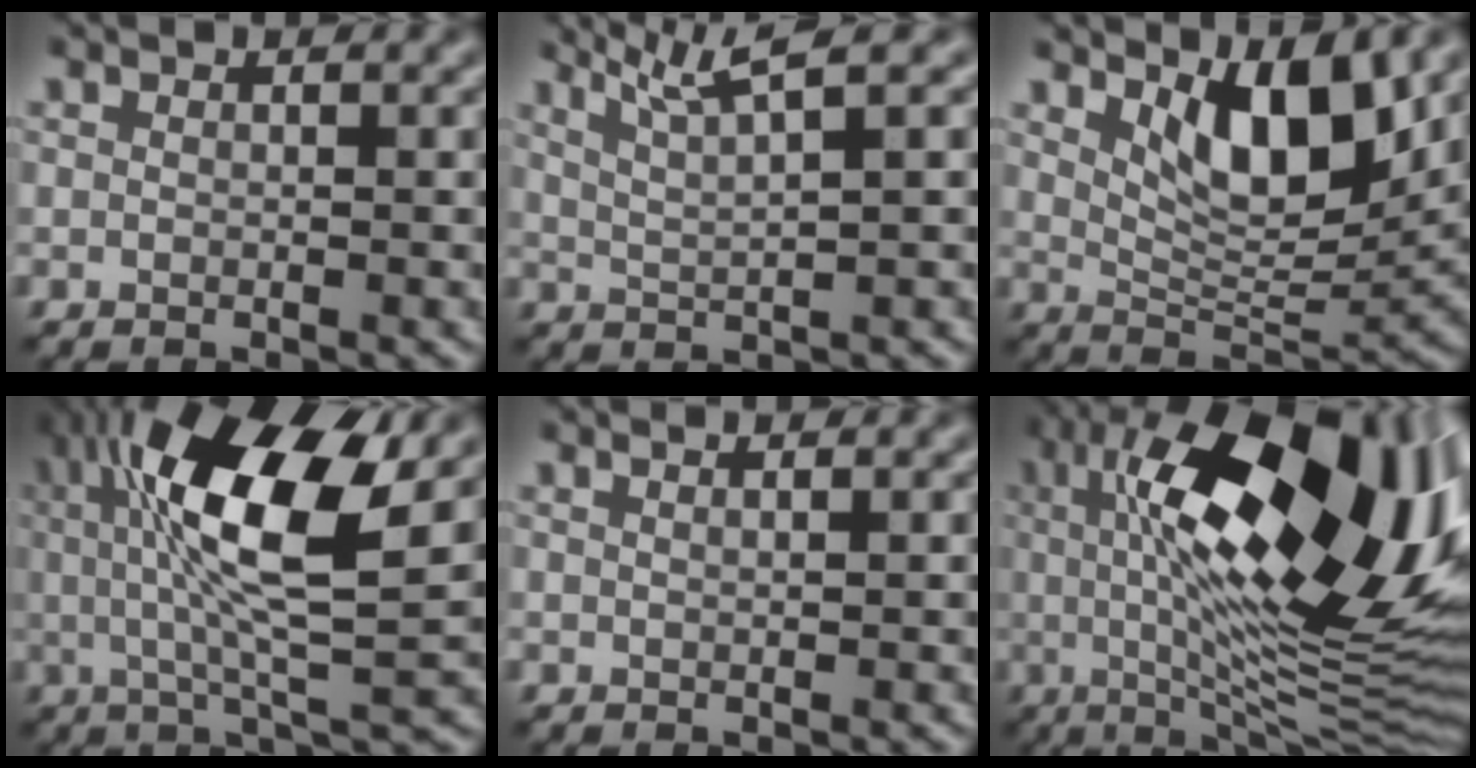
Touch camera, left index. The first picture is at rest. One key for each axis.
{"total": 4.2, "fx": 3.2, "fy": 0.4, "fz": 2.8, "tx": -0.041, "ty": 0.015, "tz": 0.057}
{"total": 6.1, "fx": 3.0, "fy": 2.5, "fz": 4.7, "tx": -0.078, "ty": -0.008, "tz": 0.053}
{"total": 11.4, "fx": 2.8, "fy": 2.8, "fz": 10.7, "tx": -0.176, "ty": 0.017, "tz": 0.052}
{"total": 1.0, "fx": 0.8, "fy": 0.4, "fz": 0.6, "tx": 0.001, "ty": 0.002, "tz": 0.001}
{"total": 18.7, "fx": 4.5, "fy": 6.2, "fz": 17.0, "tx": -0.256, "ty": 0.023, "tz": 0.074}